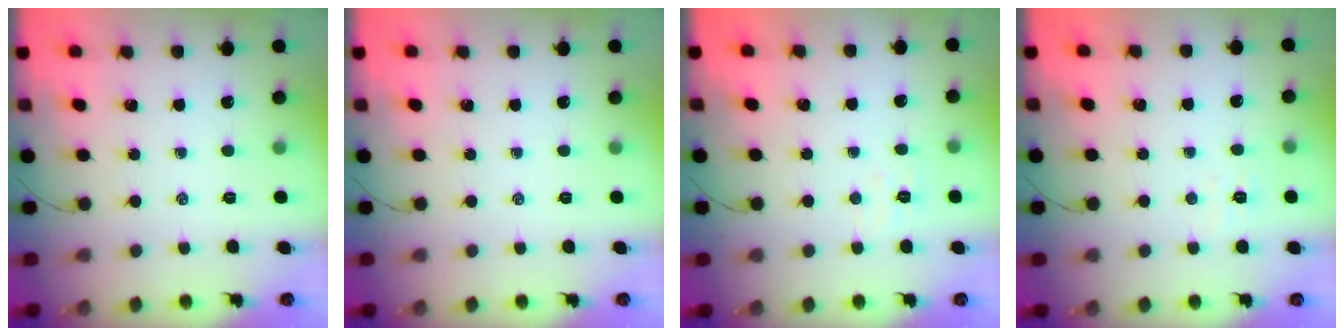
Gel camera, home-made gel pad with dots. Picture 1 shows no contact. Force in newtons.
{"total": 0.0}
{"total": 3.9, "press": 3.8, "slide": 0.8}
{"total": 2.5, "press": 2.4, "slide": 0.7}